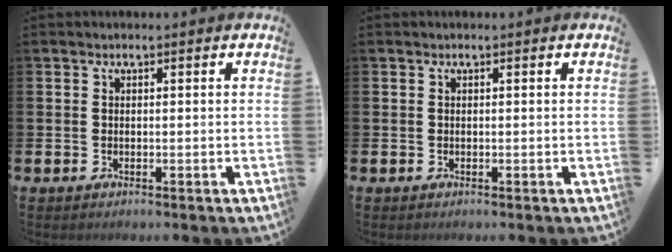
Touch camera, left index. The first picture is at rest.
{"total": 0.0}